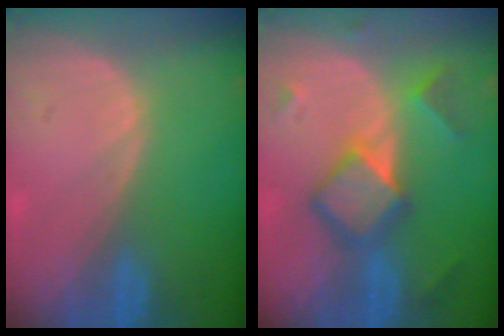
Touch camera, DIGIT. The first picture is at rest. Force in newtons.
{"total": 7.1, "press": 7.1, "slide": 0.5}